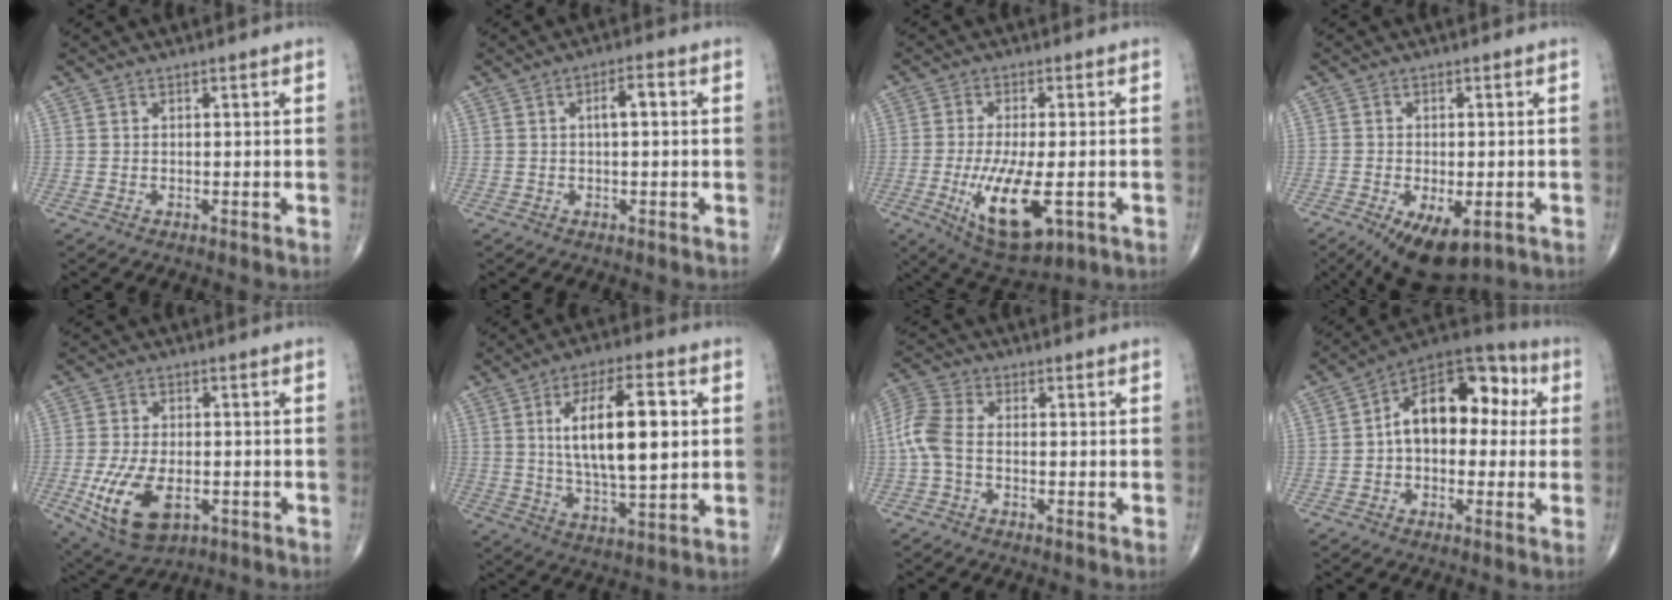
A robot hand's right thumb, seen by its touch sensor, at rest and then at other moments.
{"total": 3.0, "force": [0.3, 1.0, 2.8], "torque": [-0.045, 0.010, 0.001]}
{"total": 13.1, "force": [-3.7, 4.9, 11.6], "torque": [-0.204, -0.014, -0.047]}
{"total": 9.7, "force": [-4.8, 4.7, 7.0], "torque": [-0.111, -0.003, -0.066]}
{"total": 12.2, "force": [-3.8, 6.7, 9.5], "torque": [-0.178, 0.002, -0.052]}
{"total": 17.1, "force": [2.9, 6.4, 15.6], "torque": [-0.247, -0.001, 0.052]}
{"total": 6.3, "force": [-1.2, 3.5, 5.2], "torque": [-0.132, 0.017, -0.035]}
{"total": 15.5, "force": [1.7, 9.6, 12.1], "torque": [-0.144, 0.048, 0.010]}